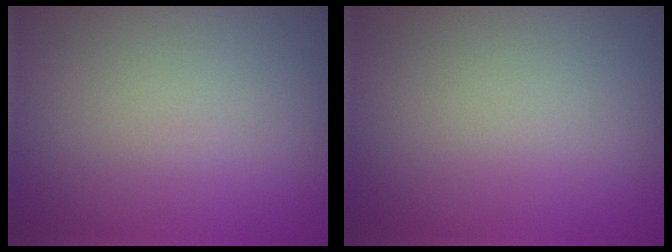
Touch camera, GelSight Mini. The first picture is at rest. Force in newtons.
{"total": 0.0}